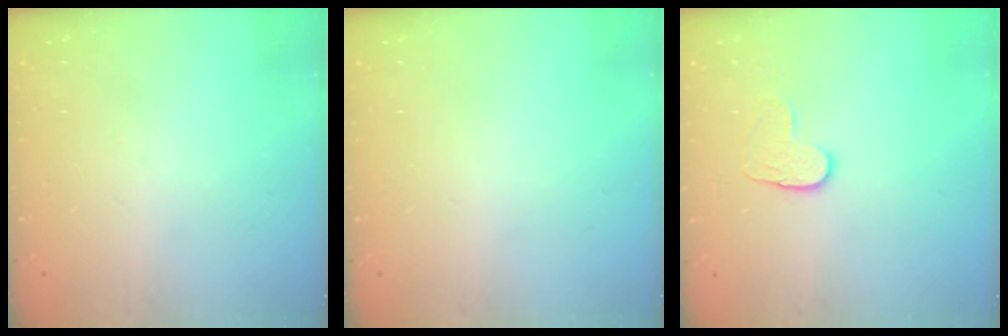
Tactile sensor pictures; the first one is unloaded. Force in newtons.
{"total": 0.0}
{"total": 4.9, "press": 4.8, "slide": 0.5}